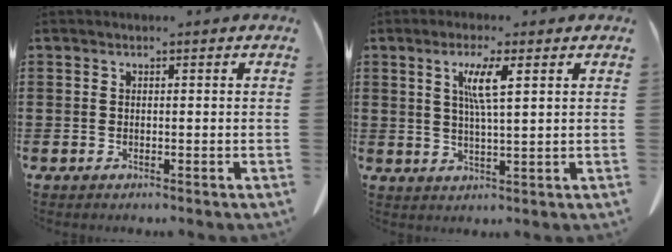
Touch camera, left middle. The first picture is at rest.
{"total": 5.0, "force": [2.0, 0.4, 4.5], "torque": [-0.095, 0.002, 0.030]}